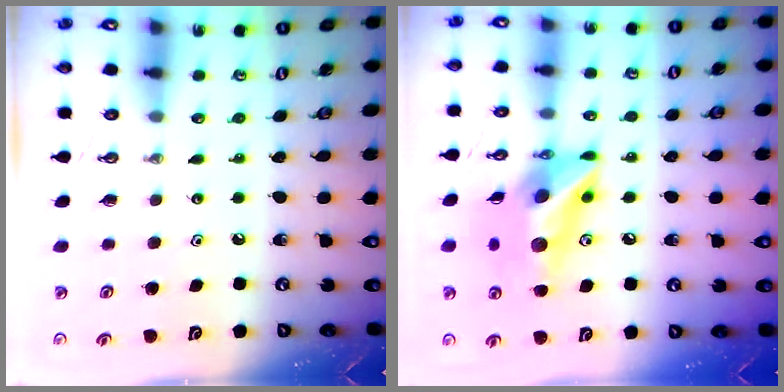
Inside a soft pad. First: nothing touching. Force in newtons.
{"total": 15.0, "press": 14.7, "slide": 2.6}